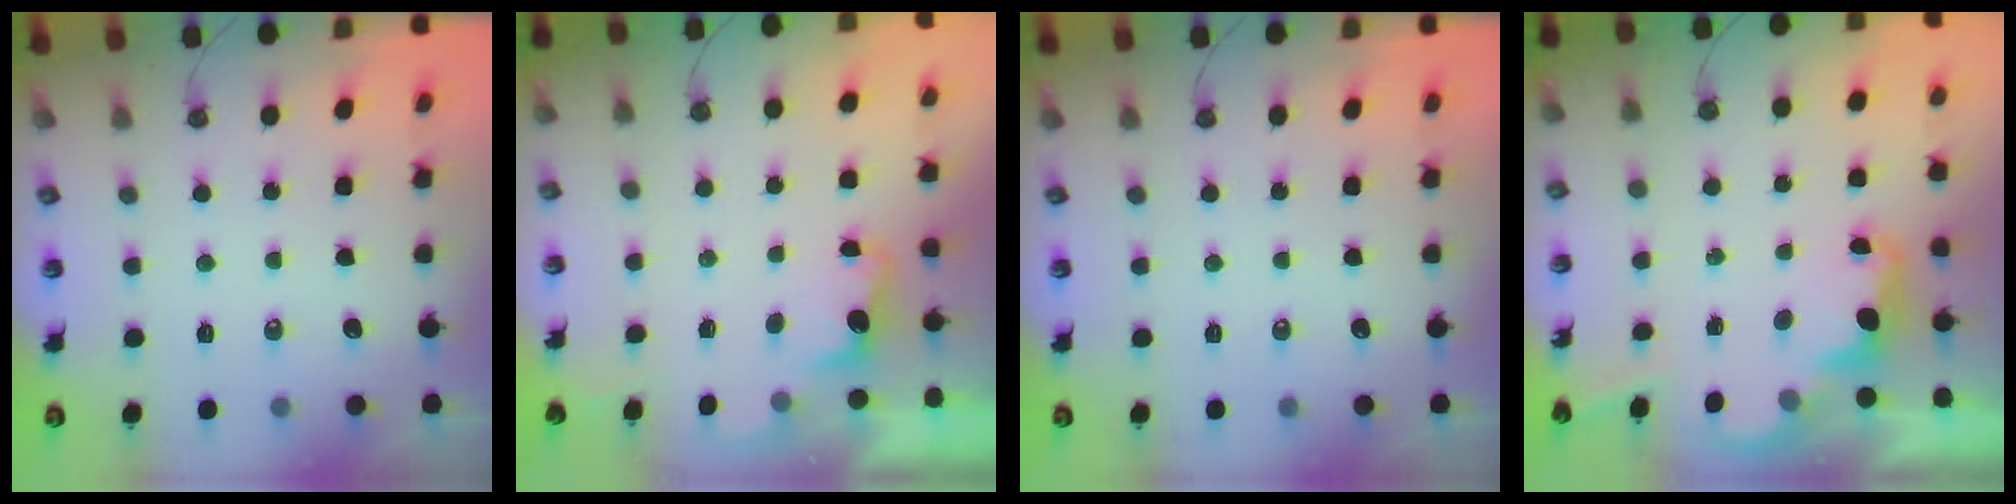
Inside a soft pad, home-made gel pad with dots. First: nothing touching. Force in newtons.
{"total": 1.8, "press": 1.5, "slide": 0.9}
{"total": 0.0}
{"total": 2.3, "press": 2.3, "slide": 0.5}